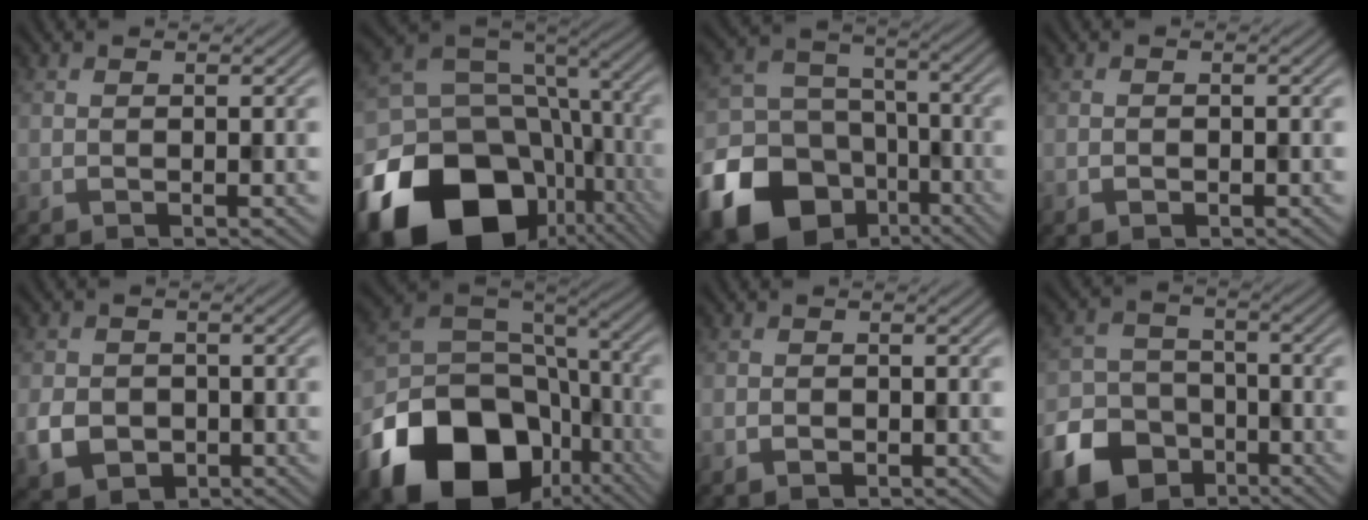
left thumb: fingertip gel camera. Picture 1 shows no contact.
{"total": 23.1, "force": [-10.5, 16.8, 11.8], "torque": [-0.261, -0.054, -0.145]}
{"total": 20.4, "force": [-10.5, 15.6, 7.9], "torque": [-0.212, -0.079, -0.181]}
{"total": 0.7, "force": [-0.4, 0.5, 0.3], "torque": [-0.004, -0.003, -0.007]}
{"total": 4.9, "force": [-1.5, 4.1, 2.2], "torque": [-0.051, -0.010, -0.036]}
{"total": 20.7, "force": [-9.9, 14.6, 10.8], "torque": [-0.259, -0.045, -0.149]}
{"total": 1.0, "force": [-0.6, 0.7, 0.4], "torque": [-0.007, -0.002, -0.012]}
{"total": 11.9, "force": [-6.6, 8.6, 4.8], "torque": [-0.126, -0.042, -0.131]}